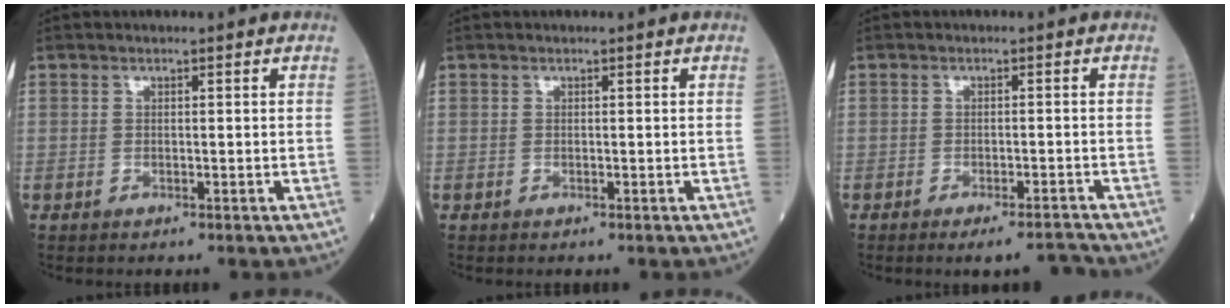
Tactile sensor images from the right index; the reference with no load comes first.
{"total": 0.0}
{"total": 3.3, "force": [-3.0, 0.0, 1.4], "torque": [-0.007, -0.006, -0.043]}